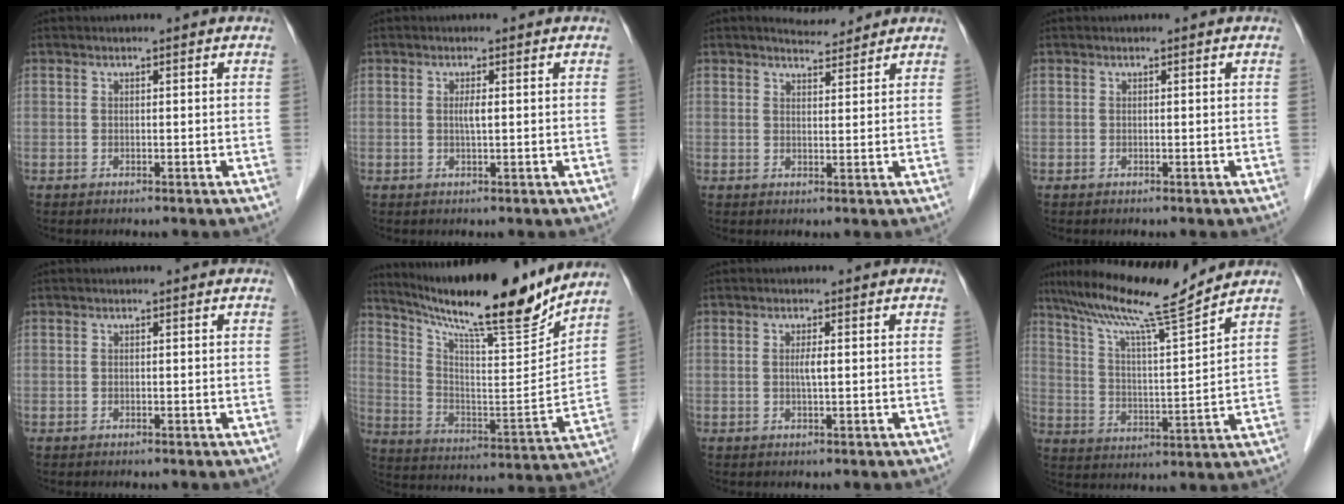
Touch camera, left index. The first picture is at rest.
{"total": 1.4, "force": [0.1, 0.0, 1.4], "torque": [-0.031, -0.001, 0.002]}
{"total": 3.4, "force": [3.3, 0.6, 0.6], "torque": [-0.011, 0.002, 0.051]}
{"total": 0.0}
{"total": 0.0}
{"total": 21.2, "force": [18.8, 0.8, 10.0], "torque": [-0.174, -0.042, 0.295]}
{"total": 1.5, "force": [0.1, 0.0, 1.5], "torque": [-0.031, -0.001, 0.002]}
{"total": 14.2, "force": [12.1, -1.0, 7.2], "torque": [-0.134, 0.006, 0.207]}